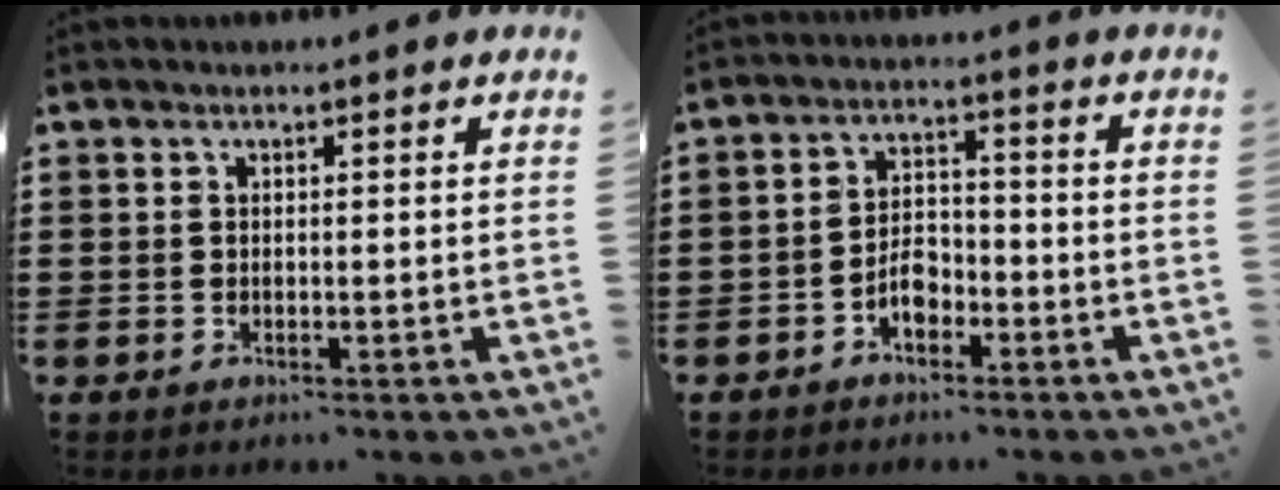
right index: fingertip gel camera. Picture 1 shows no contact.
{"total": 4.3, "force": [-2.3, 2.5, 2.7], "torque": [-0.056, 0.004, -0.045]}